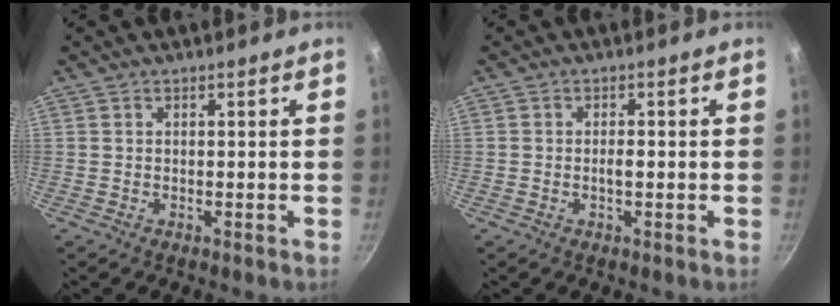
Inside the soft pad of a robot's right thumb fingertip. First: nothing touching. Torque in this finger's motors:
{"motor_torque": [0.15, -0.04, 0.61, -0.05, 0.04]}